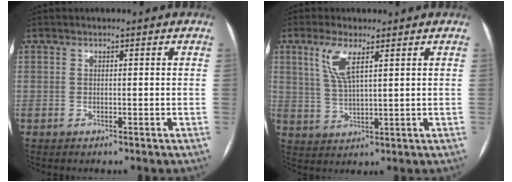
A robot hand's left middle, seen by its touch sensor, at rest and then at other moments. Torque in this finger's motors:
{"motor_torque": [0.74, -0.38, 0.16, 0.03]}